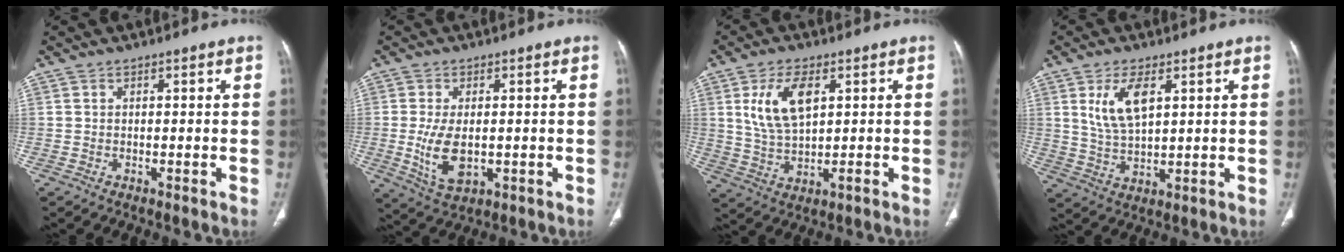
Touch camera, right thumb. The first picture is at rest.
{"total": 8.0, "force": [-0.9, 4.3, 6.7], "torque": [-0.127, -0.013, -0.005]}
{"total": 9.6, "force": [2.8, 4.8, 7.8], "torque": [-0.150, -0.009, 0.060]}
{"total": 8.3, "force": [3.1, 3.8, 6.7], "torque": [-0.125, -0.013, 0.070]}